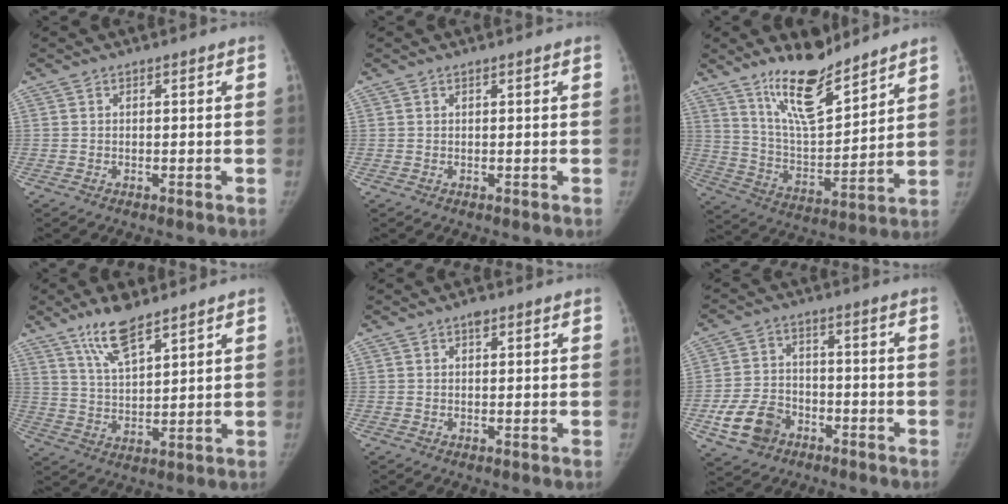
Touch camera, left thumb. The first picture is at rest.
{"total": 0.0}
{"total": 15.4, "force": [11.7, 4.6, 8.9], "torque": [-0.124, -0.083, 0.217]}
{"total": 9.3, "force": [6.6, 2.7, 5.9], "torque": [-0.099, -0.037, 0.130]}
{"total": 1.5, "force": [0.9, 0.8, 0.9], "torque": [-0.008, -0.002, 0.011]}
{"total": 9.4, "force": [-4.4, 7.1, 4.4], "torque": [-0.071, 0.023, -0.074]}